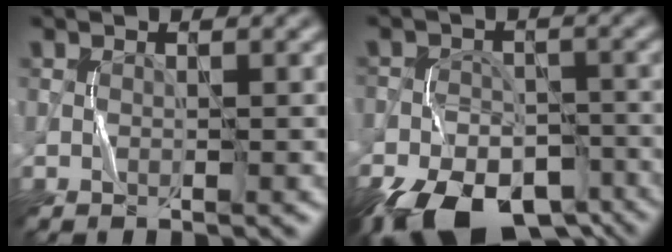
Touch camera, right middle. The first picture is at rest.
{"total": 13.0, "force": [-9.0, 7.0, 6.2], "torque": [-0.103, -0.029, -0.134]}